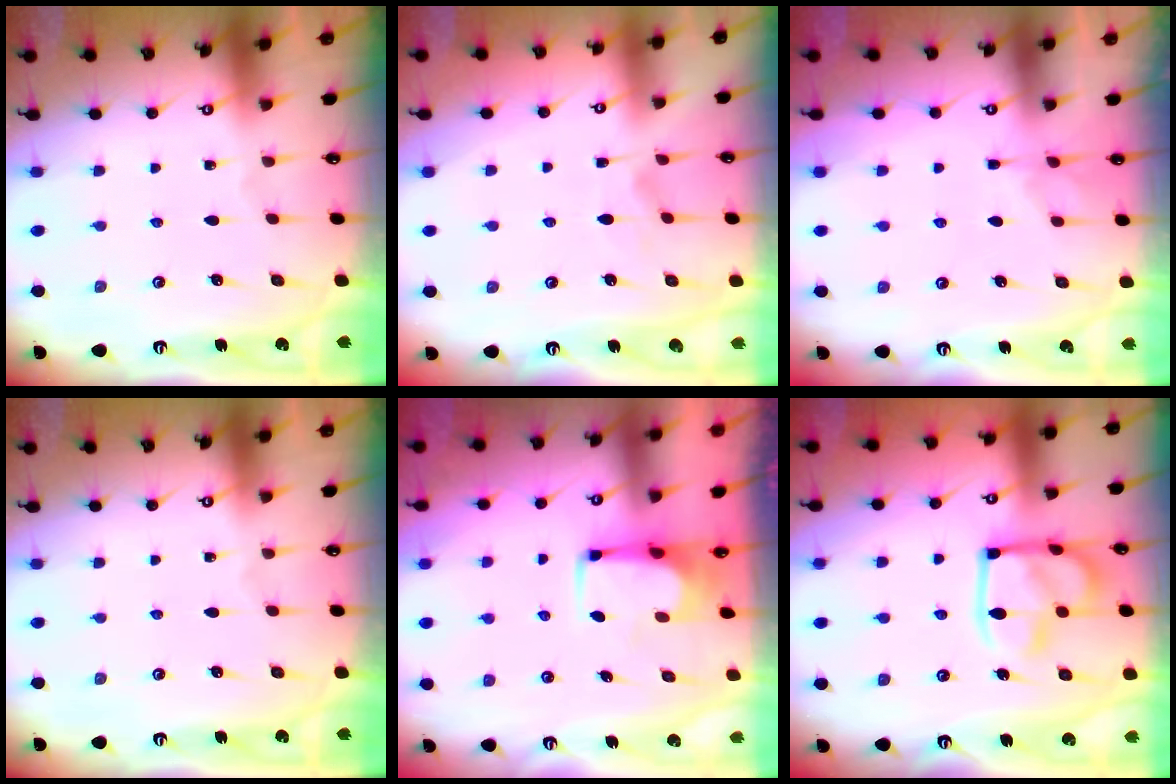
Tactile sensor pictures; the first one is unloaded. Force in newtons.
{"total": 2.9, "press": 2.8, "slide": 1.0}
{"total": 5.8, "press": 5.7, "slide": 1.3}
{"total": 0.0}
{"total": 5.4, "press": 5.4, "slide": 0.5}
{"total": 14.9, "press": 14.8, "slide": 1.6}